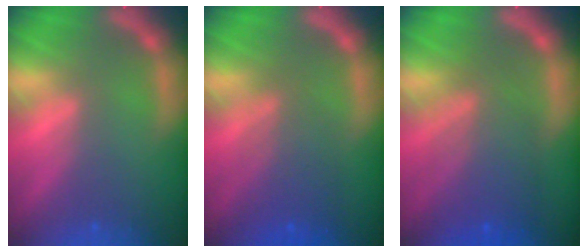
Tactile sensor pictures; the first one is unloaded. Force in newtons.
{"total": 5.0}
{"total": 7.1}